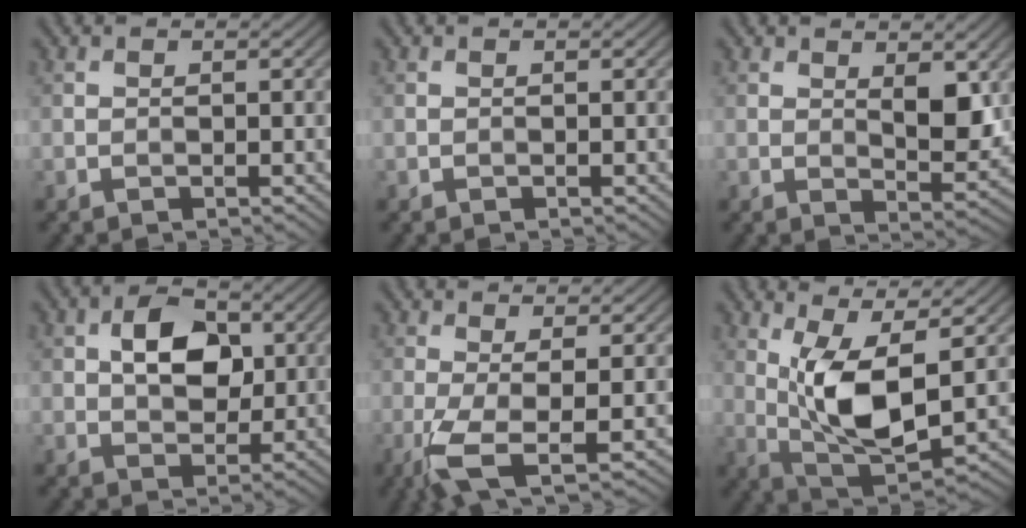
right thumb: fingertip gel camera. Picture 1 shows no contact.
{"total": 0.0}
{"total": 4.6, "force": [1.7, 2.0, 3.7], "torque": [-0.064, -0.010, 0.034]}
{"total": 6.8, "force": [1.4, 4.5, 4.9], "torque": [-0.084, 0.006, 0.016]}
{"total": 5.3, "force": [-1.6, 1.1, 5.0], "torque": [-0.110, 0.002, -0.038]}
{"total": 10.5, "force": [1.8, 4.2, 9.4], "torque": [-0.189, -0.006, 0.036]}